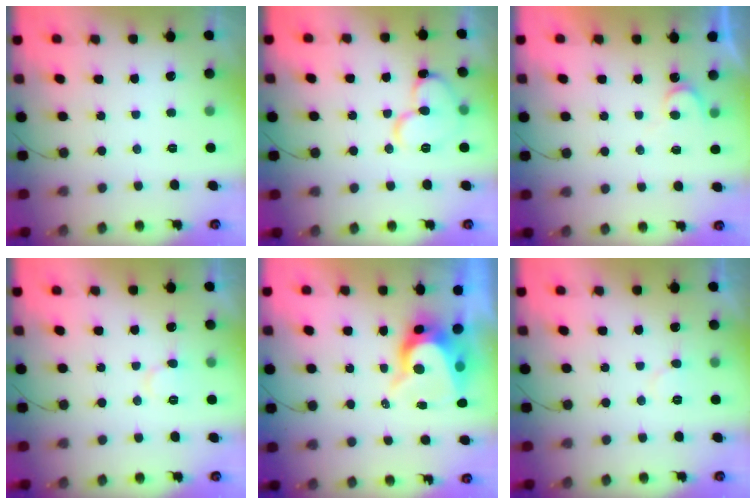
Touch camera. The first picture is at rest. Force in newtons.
{"total": 12.5, "press": 12.4, "slide": 1.6}
{"total": 6.5, "press": 6.5, "slide": 0.5}
{"total": 7.7, "press": 7.7, "slide": 0.4}
{"total": 10.4, "press": 10.3, "slide": 1.0}
{"total": 4.9, "press": 4.9, "slide": 0.5}